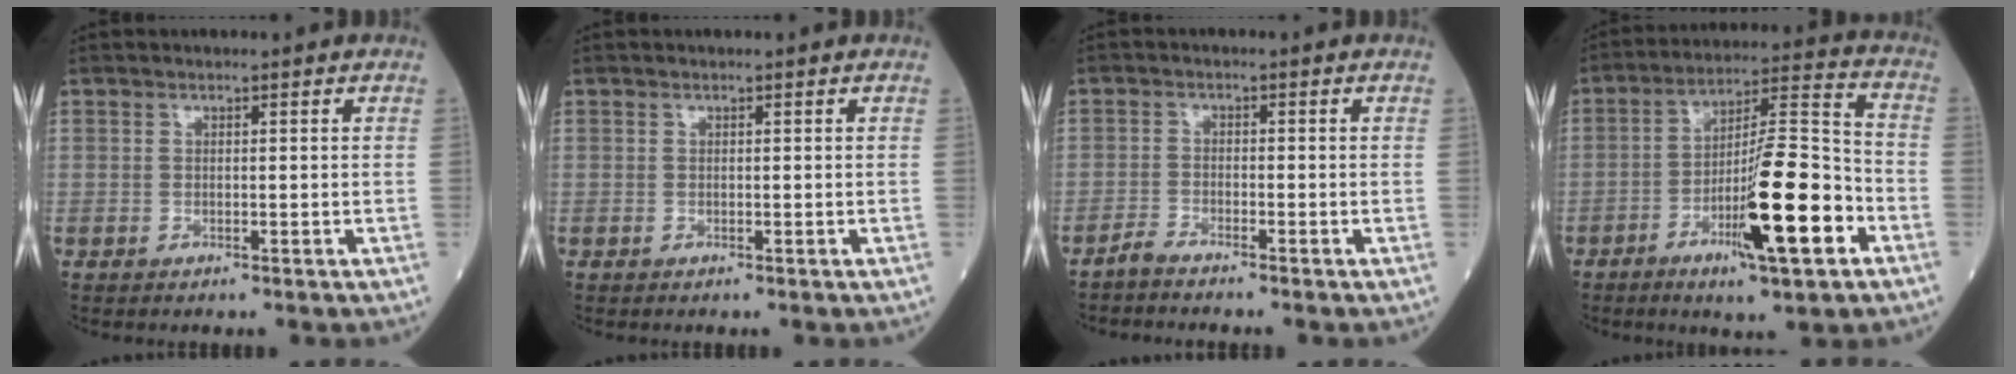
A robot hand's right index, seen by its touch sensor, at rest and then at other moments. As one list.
[{"total": 0.0}, {"total": 2.0, "force": [-1.9, -0.3, 0.4], "torque": [-0.015, -0.006, -0.039]}, {"total": 15.4, "force": [-5.9, 1.5, 14.1], "torque": [-0.240, -0.004, -0.094]}]